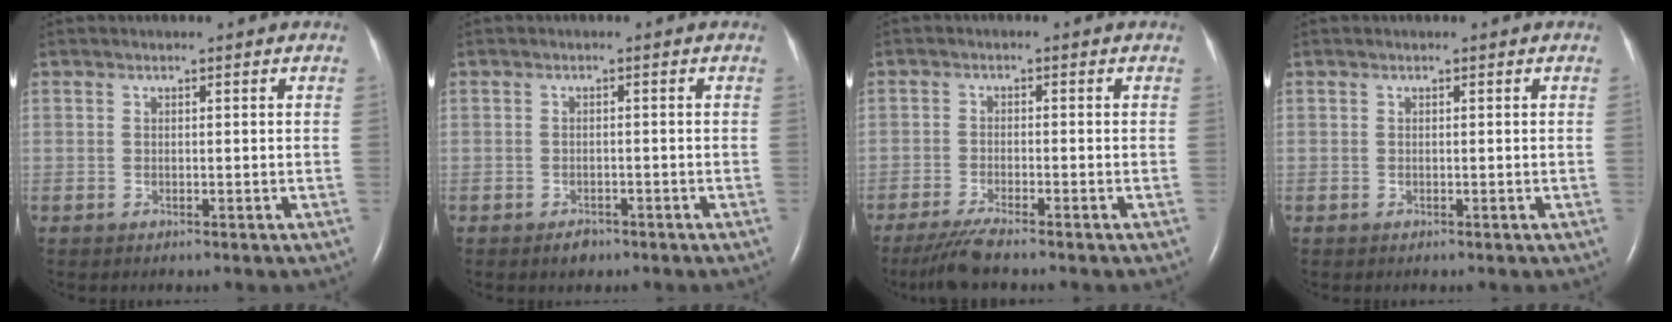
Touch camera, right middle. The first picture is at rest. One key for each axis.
{"total": 1.7, "fx": -1.3, "fy": 1.0, "fz": 0.6, "tx": -0.014, "ty": 0.001, "tz": -0.015}
{"total": 4.3, "fx": -3.7, "fy": -0.3, "fz": 2.3, "tx": -0.051, "ty": -0.016, "tz": -0.072}
{"total": 0.0}